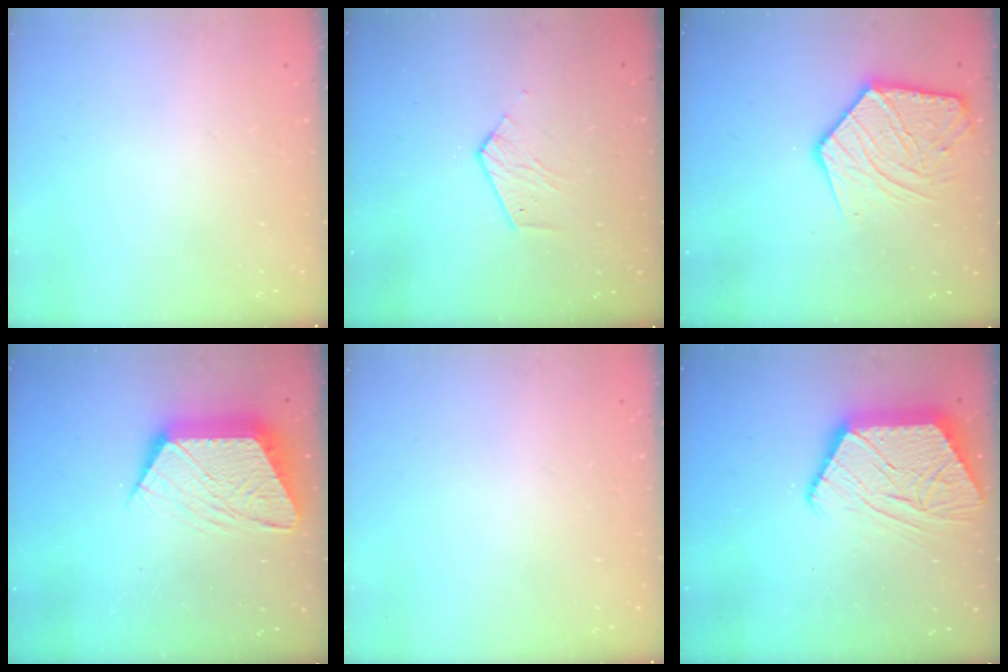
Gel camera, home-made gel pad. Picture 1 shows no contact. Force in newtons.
{"total": 3.9, "press": 3.9, "slide": 0.3}
{"total": 14.5, "press": 14.4, "slide": 1.3}
{"total": 14.6, "press": 14.6, "slide": 1.0}
{"total": 0.0}
{"total": 15.1, "press": 15.1, "slide": 1.0}